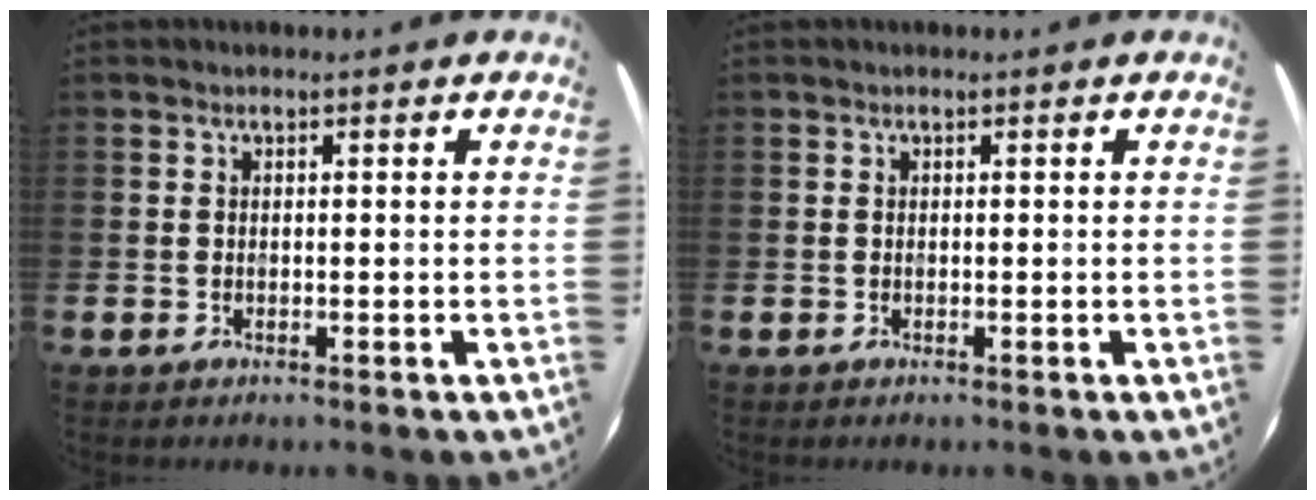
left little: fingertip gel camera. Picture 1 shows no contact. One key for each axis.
{"total": 0.0}